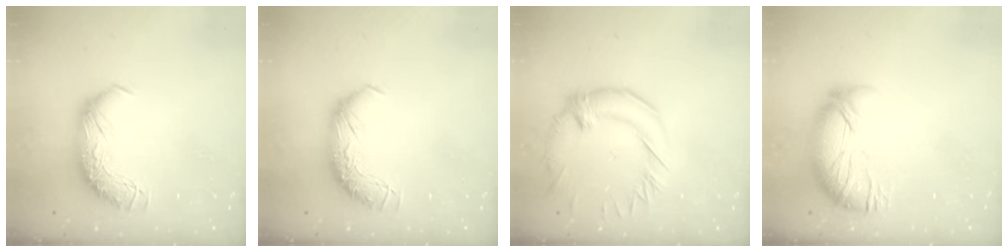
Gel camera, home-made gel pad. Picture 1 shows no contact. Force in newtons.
{"total": 0.0}
{"total": 2.7, "press": 2.2, "slide": 1.5}
{"total": 3.9, "press": 3.4, "slide": 2.0}